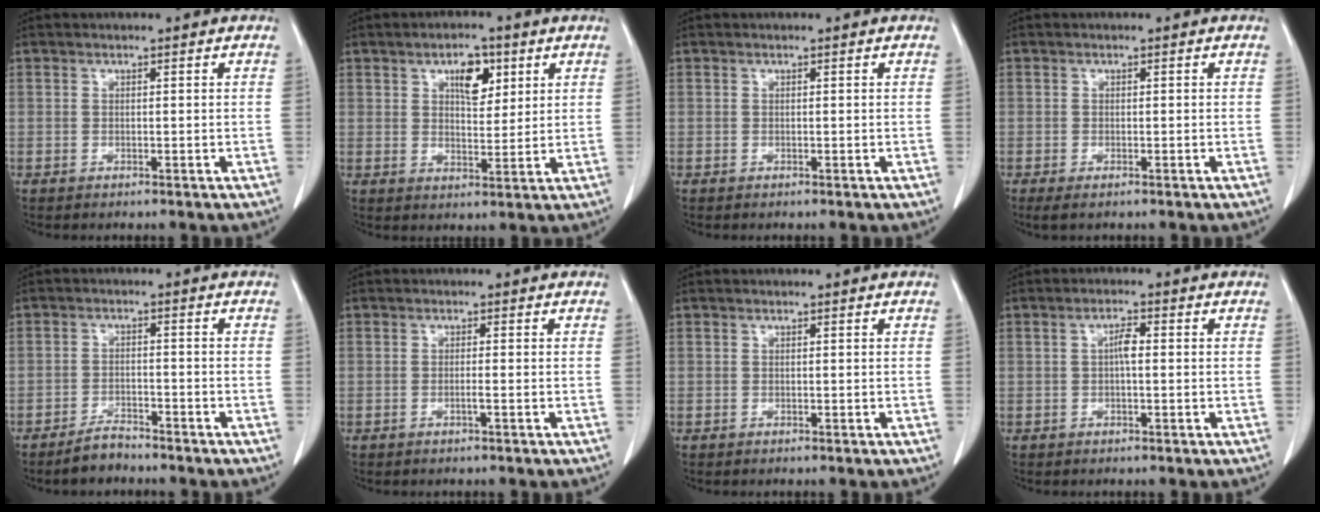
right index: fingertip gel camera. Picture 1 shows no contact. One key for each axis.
{"total": 5.7, "fx": 2.7, "fy": 2.7, "fz": 4.2, "tx": -0.069, "ty": 0.004, "tz": 0.045}
{"total": 0.0}
{"total": 1.6, "fx": -1.1, "fy": 0.4, "fz": 1.1, "tx": -0.019, "ty": -0.004, "tz": -0.014}
{"total": 3.4, "fx": -3.1, "fy": 0.9, "fz": 1.0, "tx": -0.022, "ty": -0.003, "tz": -0.055}
{"total": 1.0, "fx": -0.4, "fy": -0.2, "fz": 0.9, "tx": -0.016, "ty": 0.001, "tz": -0.007}
{"total": 0.0}
{"total": 2.2, "fx": 0.1, "fy": 0.5, "fz": 2.1, "tx": -0.040, "ty": 0.004, "tz": 0.001}